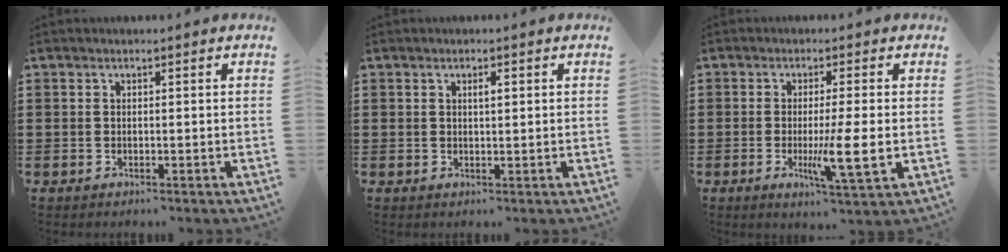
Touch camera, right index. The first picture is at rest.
{"total": 1.3, "force": [0.4, 0.3, 1.1], "torque": [-0.021, 0.004, 0.005]}
{"total": 7.4, "force": [-1.2, 0.2, 7.3], "torque": [-0.130, -0.018, -0.021]}